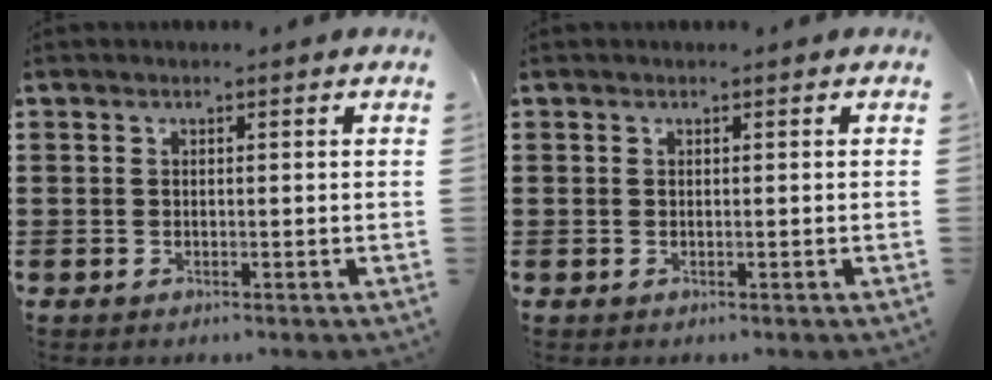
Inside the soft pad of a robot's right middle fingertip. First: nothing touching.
{"total": 0.0}